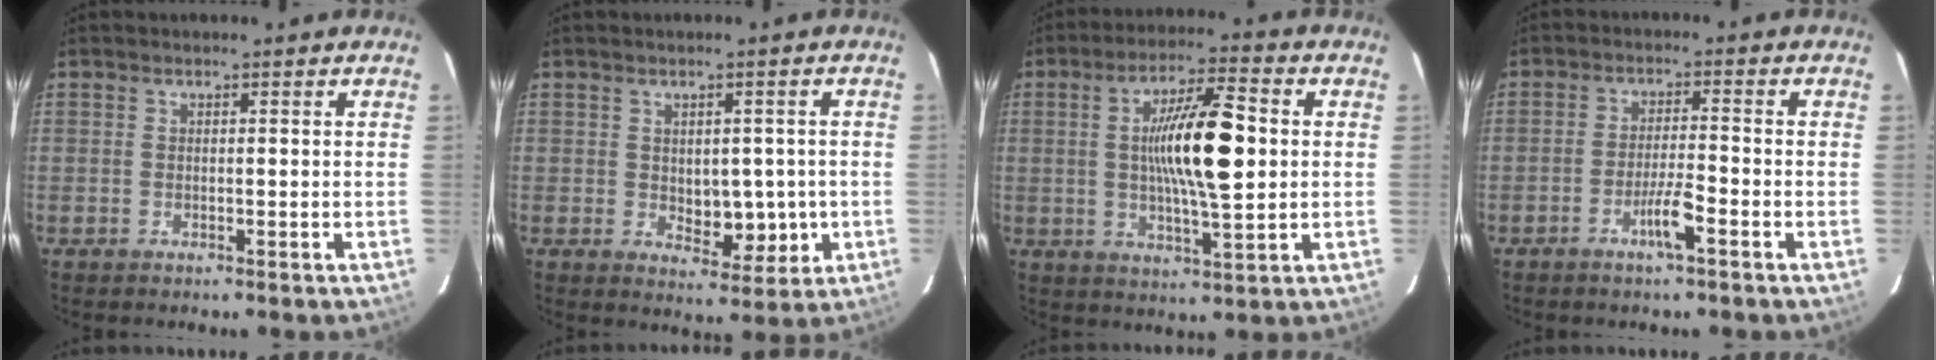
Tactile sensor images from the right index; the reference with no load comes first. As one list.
[{"total": 6.3, "force": [-0.5, 3.7, 5.1], "torque": [-0.057, 0.001, 0.007]}, {"total": 13.2, "force": [1.1, 1.9, 13.0], "torque": [-0.226, 0.008, 0.017]}, {"total": 4.3, "force": [-2.4, 0.0, 3.6], "torque": [-0.067, -0.003, -0.045]}]